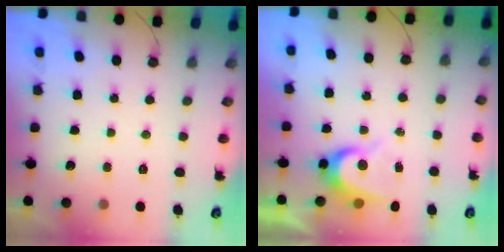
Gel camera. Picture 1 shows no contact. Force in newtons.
{"total": 7.4, "press": 7.4, "slide": 0.2}